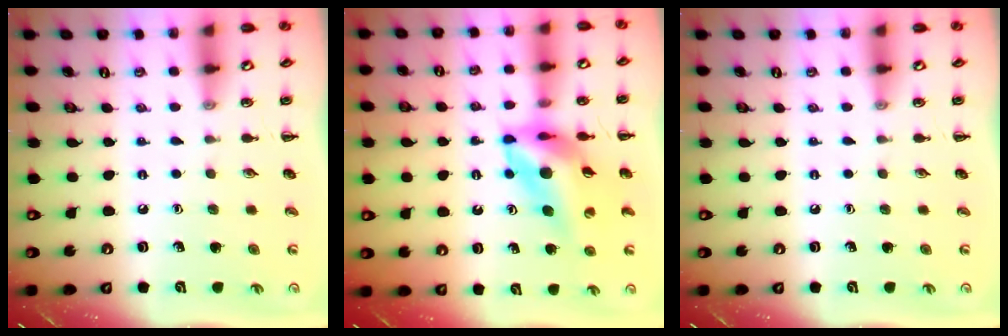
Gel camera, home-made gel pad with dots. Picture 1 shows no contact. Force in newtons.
{"total": 13.2, "press": 12.5, "slide": 4.3}
{"total": 0.0}